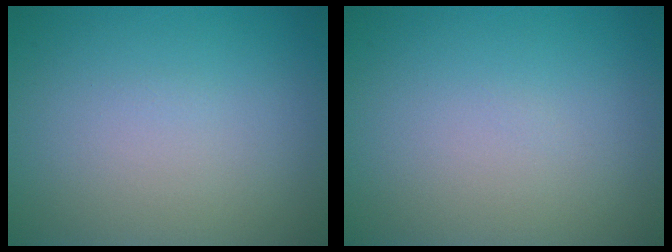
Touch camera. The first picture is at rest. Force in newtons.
{"total": 0.0}